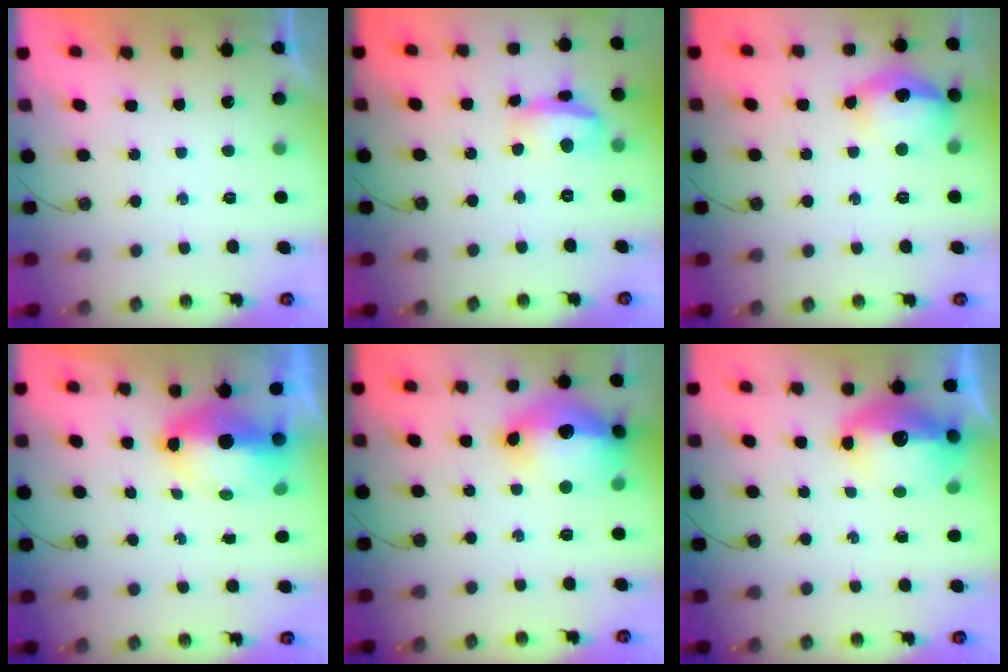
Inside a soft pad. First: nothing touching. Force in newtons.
{"total": 10.8, "press": 10.7, "slide": 1.5}
{"total": 14.2, "press": 14.1, "slide": 1.7}
{"total": 8.8, "press": 8.6, "slide": 1.6}
{"total": 22.1, "press": 19.7, "slide": 10.2}
{"total": 14.1, "press": 14.0, "slide": 1.2}